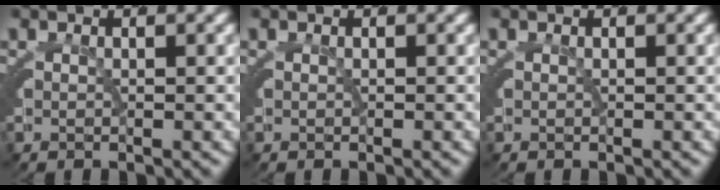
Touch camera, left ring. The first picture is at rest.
{"total": 0.0}
{"total": 0.0}